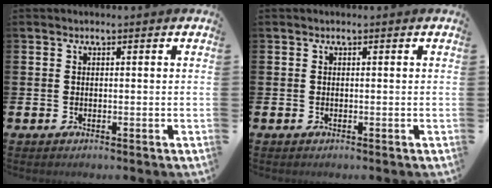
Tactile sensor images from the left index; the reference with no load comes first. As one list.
[{"total": 0.0}]